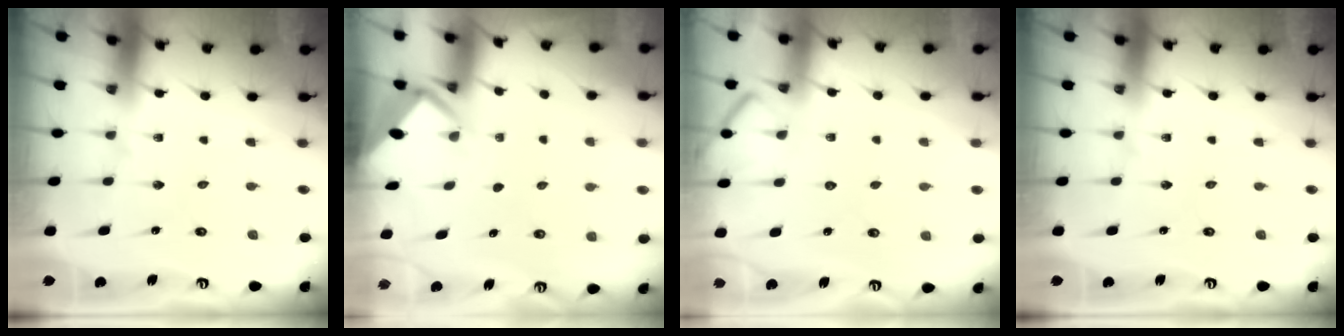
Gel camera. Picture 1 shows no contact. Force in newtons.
{"total": 2.5, "press": 2.5, "slide": 0.2}
{"total": 6.7, "press": 6.7, "slide": 0.7}
{"total": 0.0}